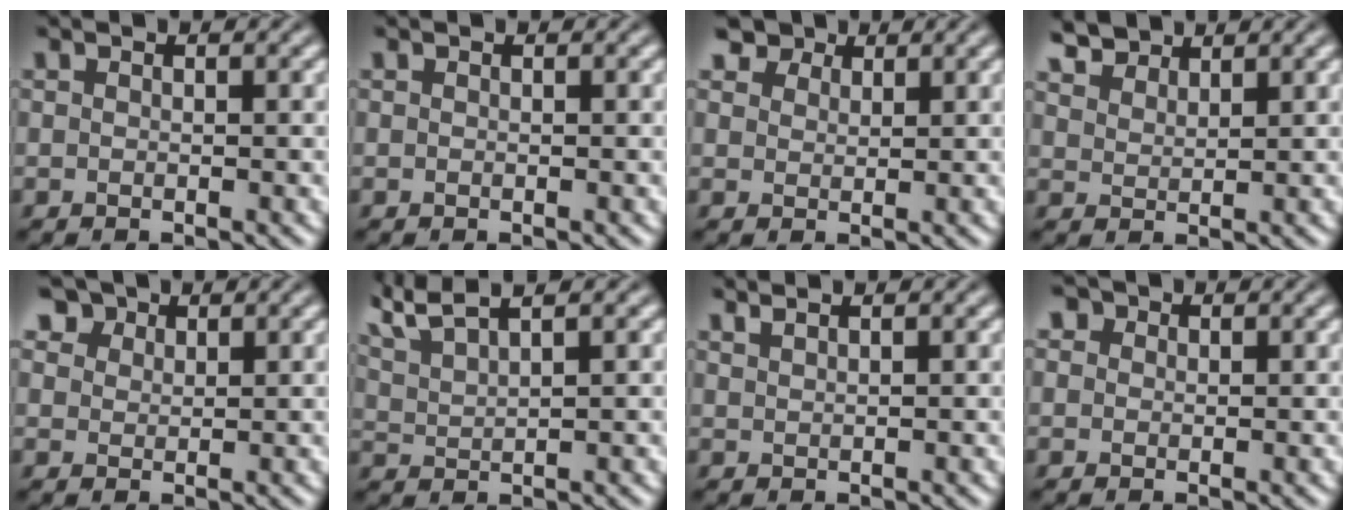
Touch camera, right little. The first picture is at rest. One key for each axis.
{"total": 0.0}
{"total": 3.8, "fx": 3.0, "fy": 2.0, "fz": 1.2, "tx": -0.035, "ty": -0.010, "tz": 0.058}
{"total": 3.7, "fx": 3.4, "fy": 1.2, "fz": 1.0, "tx": -0.027, "ty": -0.003, "tz": 0.072}
{"total": 4.1, "fx": 3.0, "fy": 2.4, "fz": 1.4, "tx": -0.045, "ty": 0.000, "tz": 0.057}
{"total": 5.1, "fx": 4.1, "fy": 1.0, "fz": 2.9, "tx": -0.060, "ty": 0.022, "tz": 0.066}
{"total": 1.8, "fx": 1.5, "fy": 0.6, "fz": 0.9, "tx": 0.001, "ty": 0.000, "tz": 0.014}
{"total": 1.8, "fx": 1.0, "fy": 1.3, "fz": 0.6, "tx": -0.008, "ty": 0.005, "tz": -0.002}